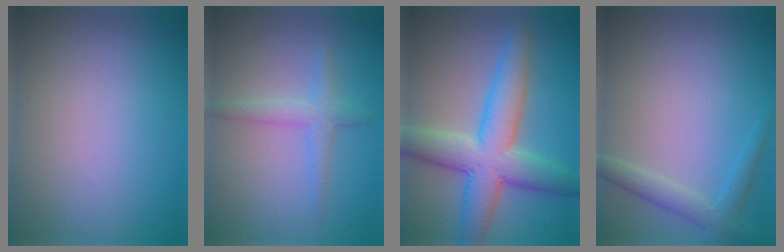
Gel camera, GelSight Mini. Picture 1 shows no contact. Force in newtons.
{"total": 2.2, "press": 2.2, "slide": 0.0}
{"total": 7.9, "press": 7.9, "slide": 0.3}
{"total": 2.4, "press": 2.4, "slide": 0.2}